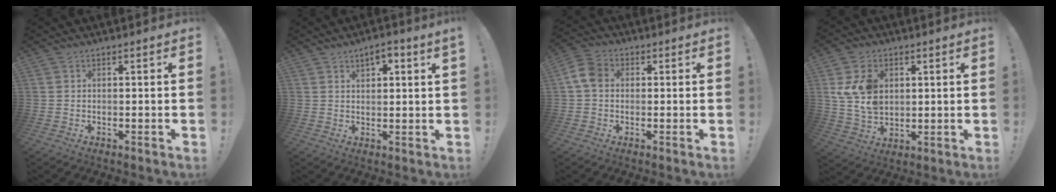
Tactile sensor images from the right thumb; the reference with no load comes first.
{"total": 3.1, "force": [1.9, 0.8, 2.4], "torque": [-0.036, -0.005, 0.029]}
{"total": 7.3, "force": [0.8, 5.5, 4.7], "torque": [-0.092, 0.013, 0.019]}
{"total": 11.2, "force": [3.2, 8.5, 6.5], "torque": [-0.120, -0.007, 0.062]}